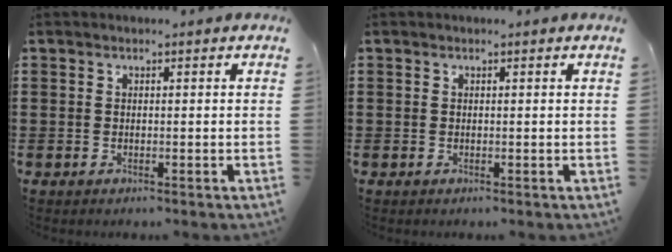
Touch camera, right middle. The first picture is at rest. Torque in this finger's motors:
{"motor_torque": [-2.14, 0.00, 0.00, 0.00]}